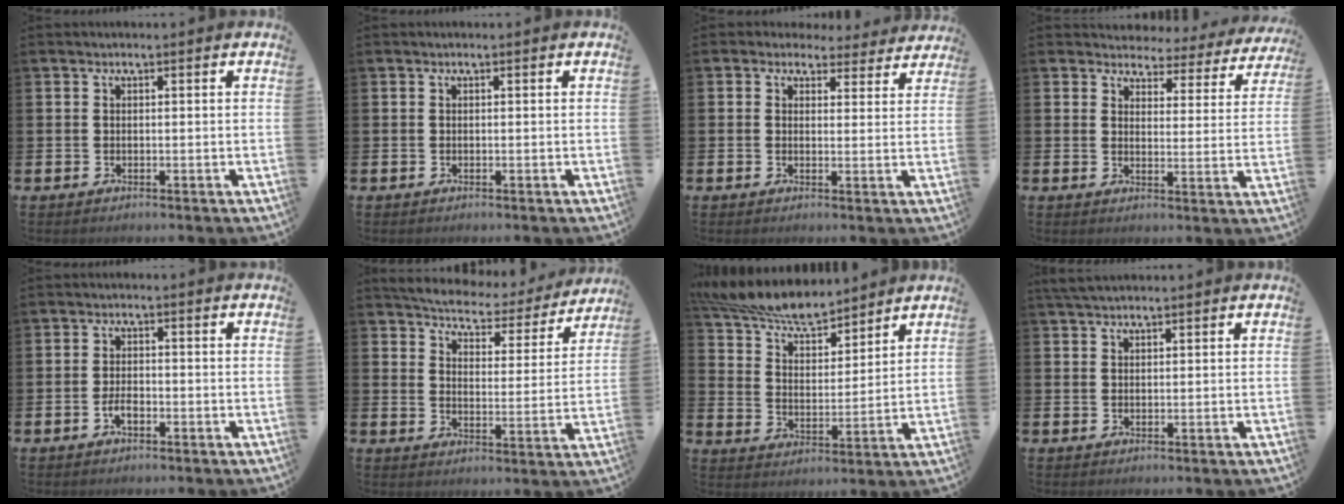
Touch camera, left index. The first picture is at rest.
{"total": 0.0}
{"total": 3.1, "force": [2.5, 1.7, 0.1], "torque": [-0.002, -0.019, 0.040]}
{"total": 3.1, "force": [2.9, 1.2, 0.0], "torque": [-0.013, -0.032, 0.043]}
{"total": 2.2, "force": [-0.9, 1.0, 1.7], "torque": [-0.030, 0.002, -0.017]}
{"total": 5.6, "force": [5.4, 1.1, 1.0], "torque": [-0.048, -0.042, 0.091]}
{"total": 8.9, "force": [8.3, 1.5, 2.8], "torque": [-0.090, -0.046, 0.151]}
{"total": 2.7, "force": [2.3, 0.8, 1.1], "torque": [-0.021, 0.000, 0.041]}